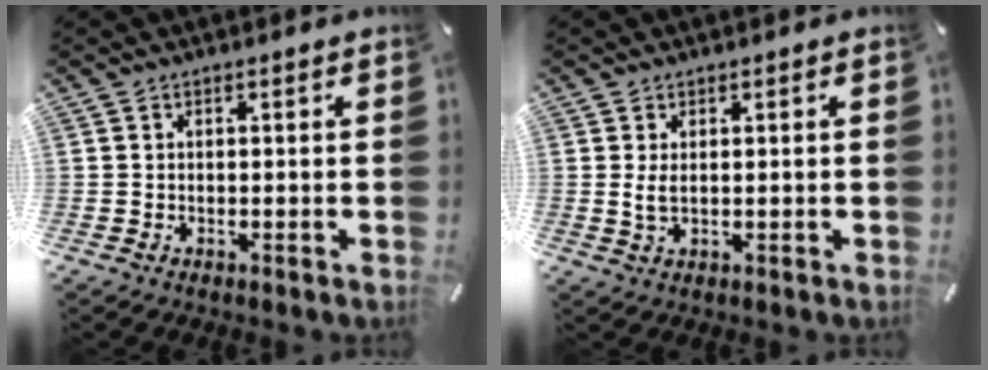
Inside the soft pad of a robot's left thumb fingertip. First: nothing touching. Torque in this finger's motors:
{"motor_torque": [-0.13, 0.16, 0.01, -0.03, 0.02]}